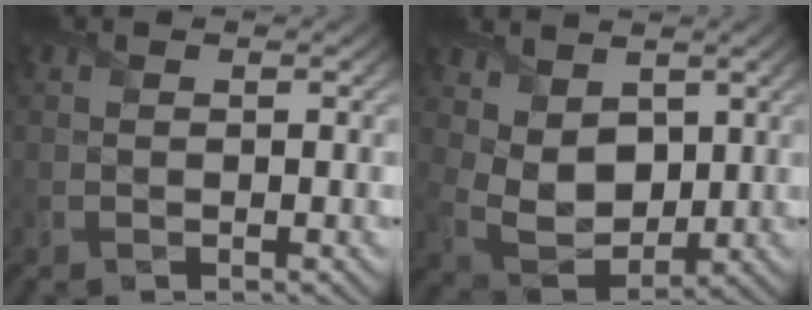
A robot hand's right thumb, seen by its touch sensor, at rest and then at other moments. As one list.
[{"total": 7.2, "force": [2.5, 4.9, 4.6], "torque": [-0.117, -0.017, 0.049]}]